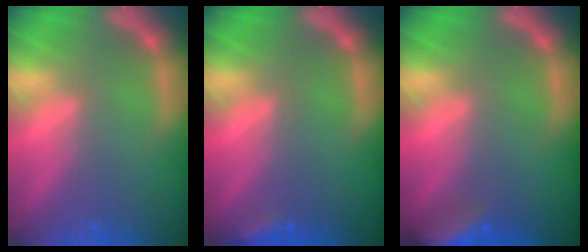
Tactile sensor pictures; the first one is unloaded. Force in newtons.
{"total": 1.9}
{"total": 6.0}